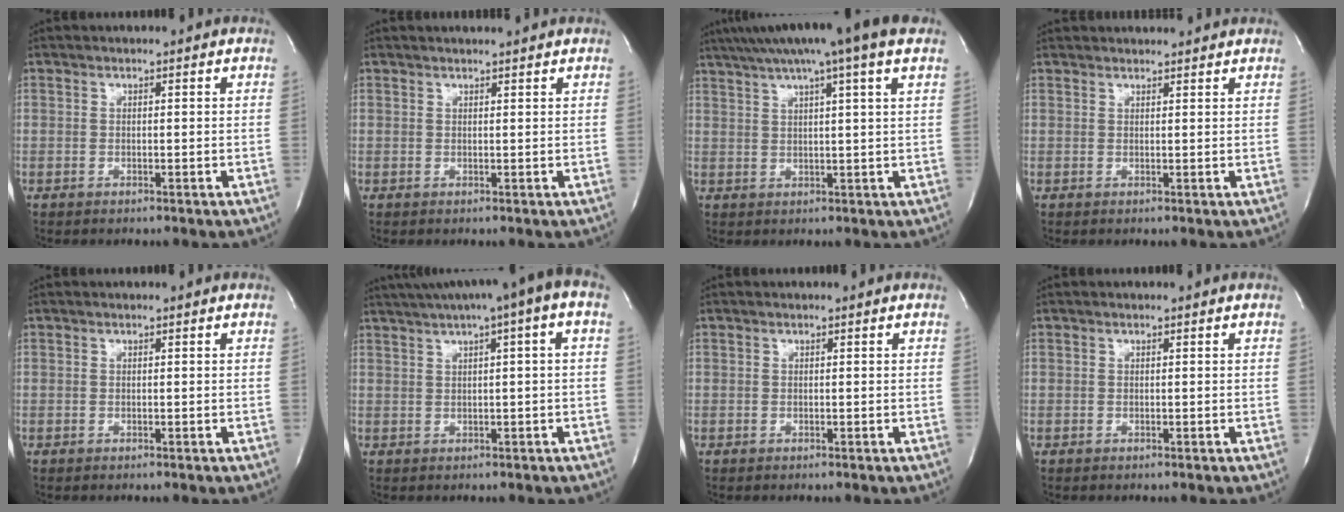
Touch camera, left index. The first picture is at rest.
{"total": 2.8, "force": [2.7, -0.1, 0.8], "torque": [-0.010, 0.010, 0.034]}
{"total": 13.8, "force": [10.0, -0.6, 9.4], "torque": [-0.159, 0.040, 0.133]}
{"total": 6.6, "force": [6.4, 1.0, 1.3], "torque": [-0.015, 0.031, 0.075]}
{"total": 0.0}
{"total": 10.2, "force": [5.2, 0.6, 8.8], "torque": [-0.140, 0.042, 0.071]}
{"total": 0.0}
{"total": 0.0}